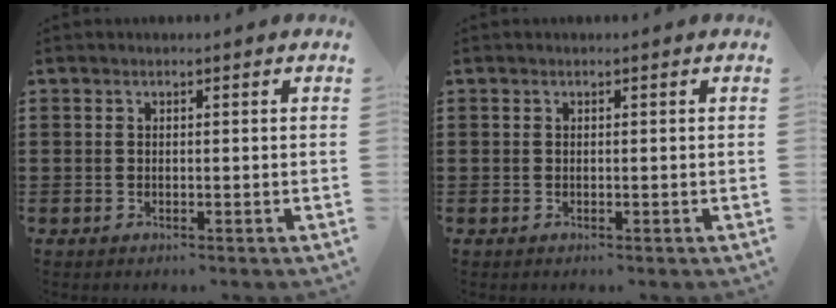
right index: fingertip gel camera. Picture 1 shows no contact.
{"total": 0.0}